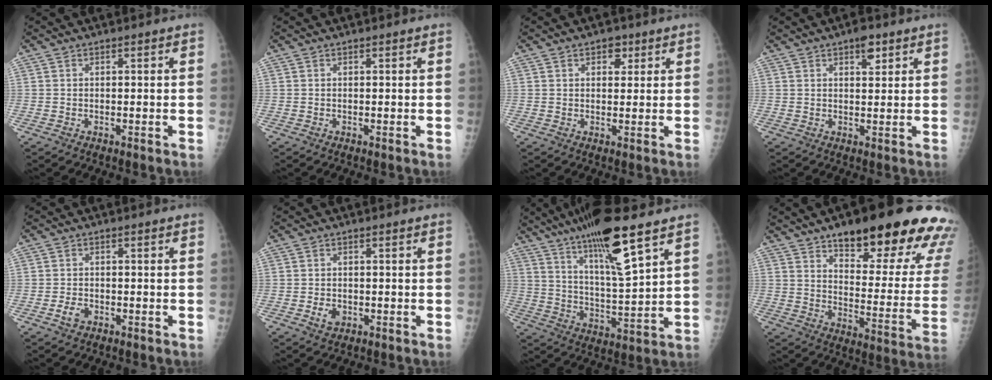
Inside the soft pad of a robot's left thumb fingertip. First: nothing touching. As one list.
[{"total": 0.0}, {"total": 3.0, "force": [1.6, 2.0, 1.6], "torque": [-0.005, -0.005, 0.021]}, {"total": 3.5, "force": [2.1, 1.5, 2.4], "torque": [-0.023, -0.010, 0.030]}, {"total": 2.2, "force": [-1.1, 1.4, 1.3], "torque": [-0.024, 0.006, -0.019]}, {"total": 2.4, "force": [-0.7, 1.8, 1.4], "torque": [-0.020, 0.002, -0.008]}, {"total": 17.1, "force": [10.5, 2.7, 13.2], "torque": [-0.222, -0.053, 0.187]}, {"total": 27.2, "force": [17.7, 8.2, 18.9], "torque": [-0.202, -0.071, 0.235]}]